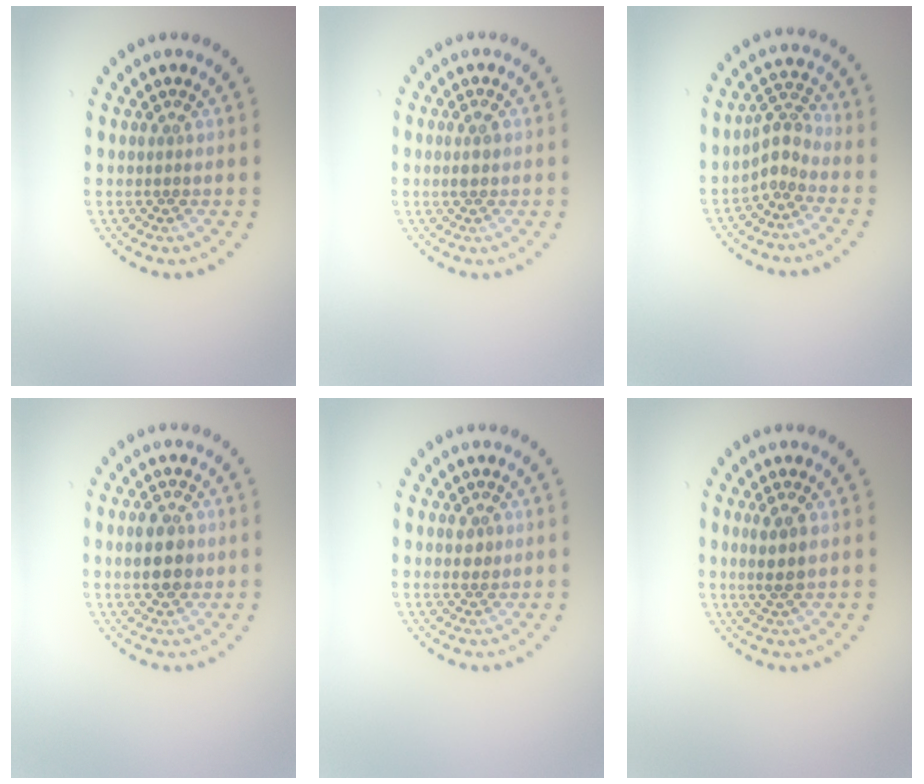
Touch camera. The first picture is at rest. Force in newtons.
{"total": 1.2, "press": 1.2, "slide": 0.2}
{"total": 2.3, "press": 1.6, "slide": 1.7}
{"total": 3.8, "press": 3.8, "slide": 0.2}
{"total": 1.1, "press": 1.1, "slide": 0.2}
{"total": 2.2, "press": 2.0, "slide": 1.0}